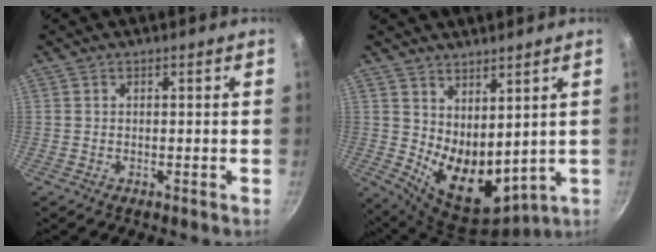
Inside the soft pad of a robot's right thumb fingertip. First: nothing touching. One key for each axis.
{"total": 11.9, "fx": 3.5, "fy": 6.9, "fz": 9.0, "tx": -0.112, "ty": -0.048, "tz": 0.085}